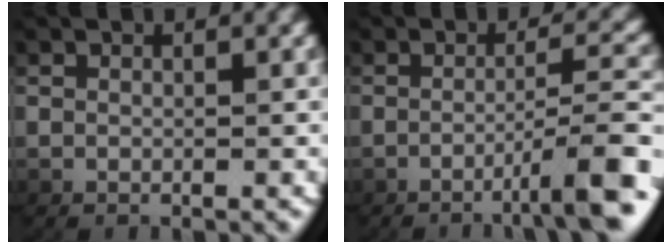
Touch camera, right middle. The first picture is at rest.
{"total": 5.1, "force": [-2.5, 0.4, 4.4], "torque": [-0.063, 0.007, -0.039]}